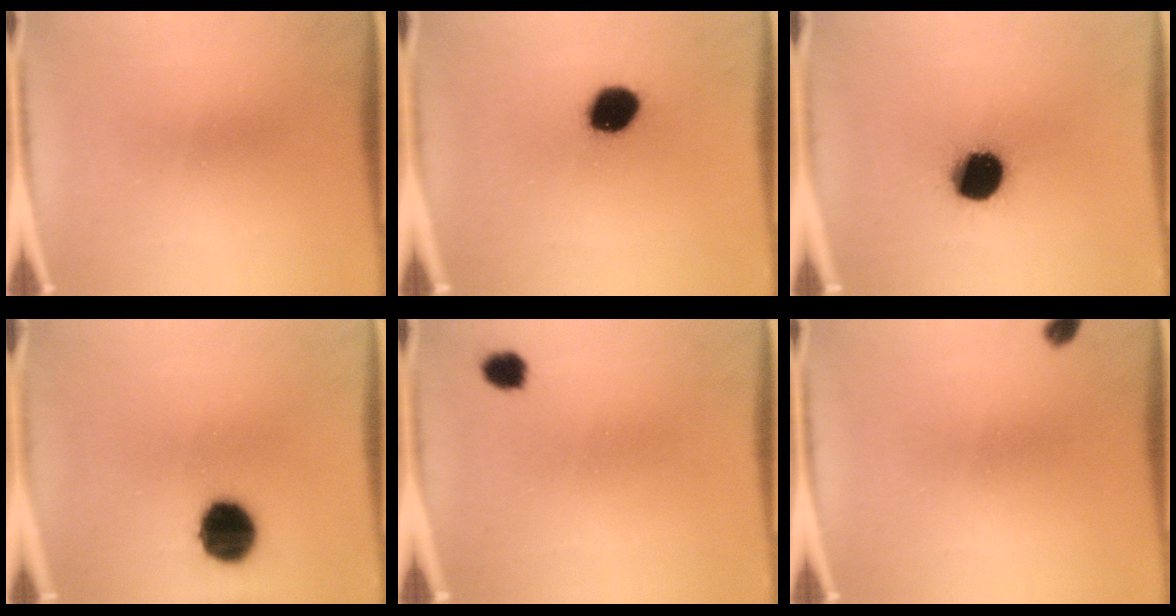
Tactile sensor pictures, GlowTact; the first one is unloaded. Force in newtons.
{"total": 10.4}
{"total": 14.2}
{"total": 12.3}
{"total": 2.8}
{"total": 1.5}